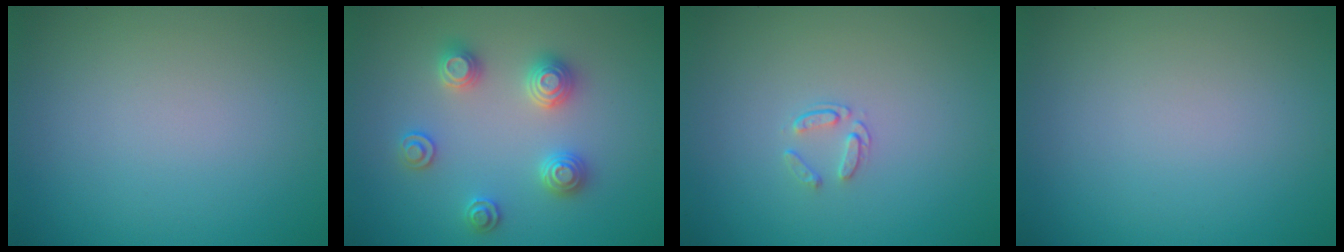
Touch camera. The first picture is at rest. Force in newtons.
{"total": 3.0, "press": 3.0, "slide": 0.5}
{"total": 1.1, "press": 0.7, "slide": 0.9}
{"total": 0.0}